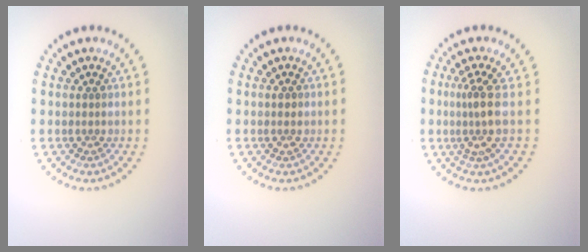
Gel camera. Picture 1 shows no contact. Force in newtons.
{"total": 1.2, "press": 1.2, "slide": 0.1}
{"total": 2.7, "press": 2.0, "slide": 1.8}